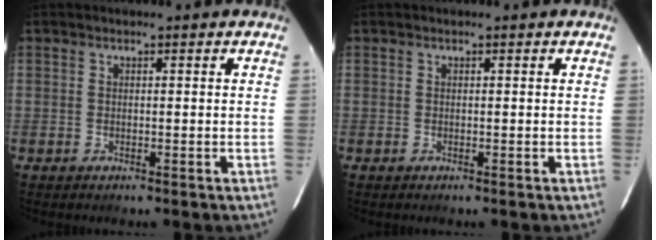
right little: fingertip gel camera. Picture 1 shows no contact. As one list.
[{"total": 0.0}]